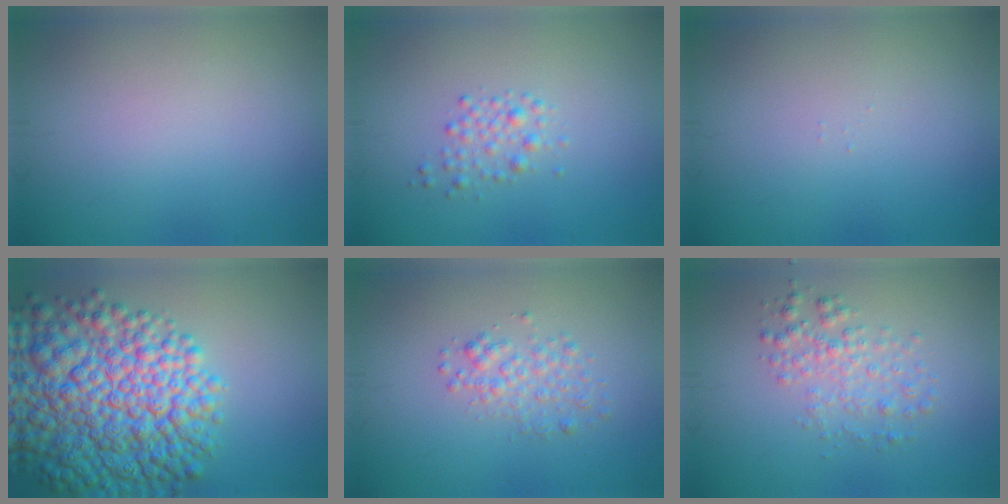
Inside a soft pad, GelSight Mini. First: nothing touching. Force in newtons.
{"total": 1.6, "press": 1.6, "slide": 0.1}
{"total": 0.0}
{"total": 12.4, "press": 12.4, "slide": 0.5}
{"total": 2.1, "press": 2.1, "slide": 0.1}
{"total": 2.6, "press": 2.6, "slide": 0.1}